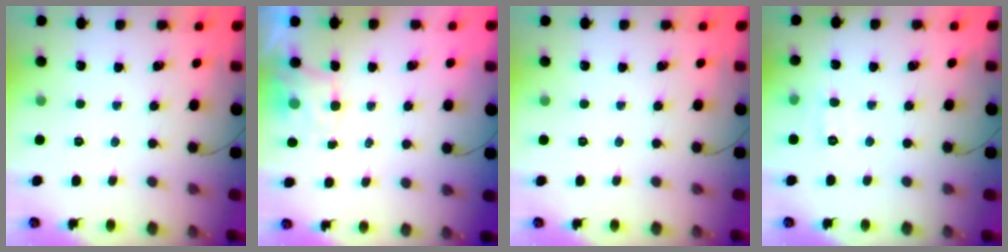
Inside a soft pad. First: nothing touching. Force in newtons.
{"total": 2.0, "press": 1.8, "slide": 1.0}
{"total": 0.0}
{"total": 4.2, "press": 4.0, "slide": 1.2}